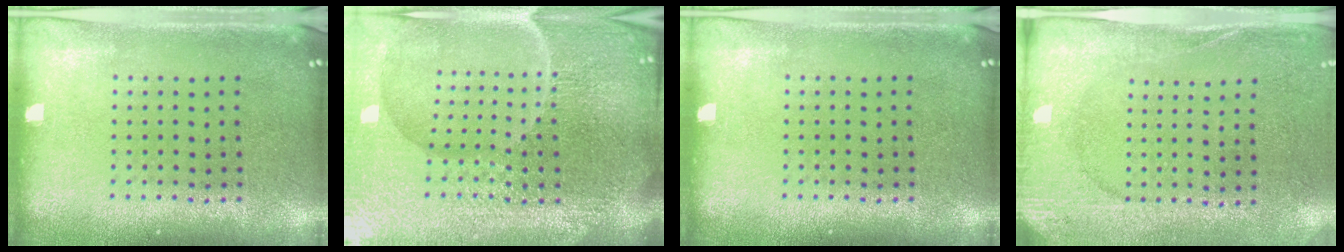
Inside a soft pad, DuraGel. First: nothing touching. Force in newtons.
{"total": 7.1, "press": 6.2, "slide": 3.4}
{"total": 0.0}
{"total": 2.6, "press": 2.4, "slide": 1.0}